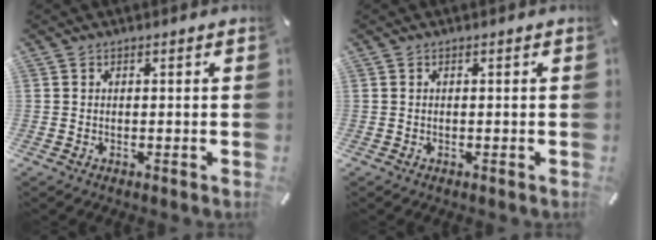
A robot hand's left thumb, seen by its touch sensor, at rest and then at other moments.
{"total": 0.0}